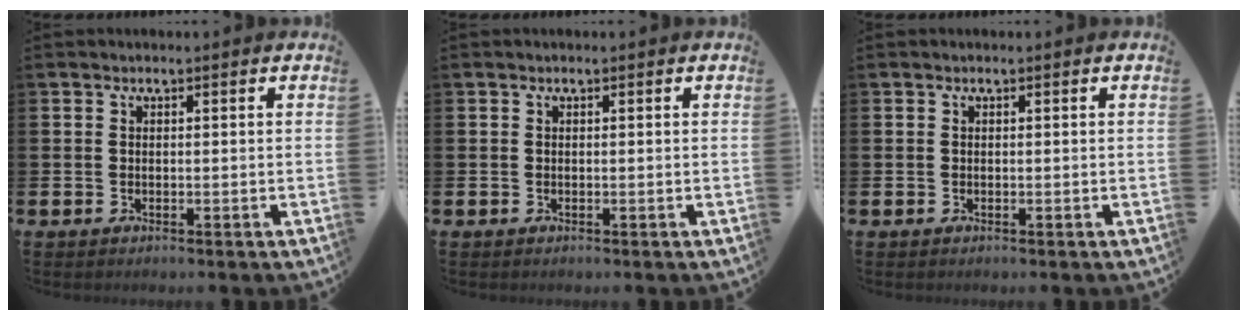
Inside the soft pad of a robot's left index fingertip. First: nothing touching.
{"total": 0.0}
{"total": 0.0}